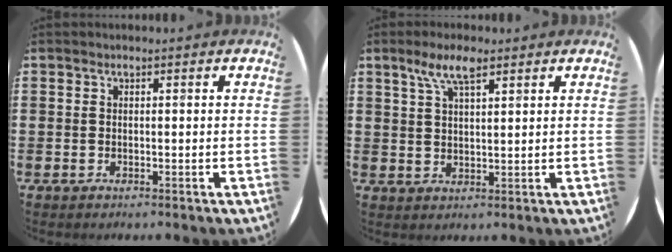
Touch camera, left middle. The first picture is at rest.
{"total": 5.3, "force": [3.5, 1.6, 3.6], "torque": [-0.071, 0.006, 0.059]}